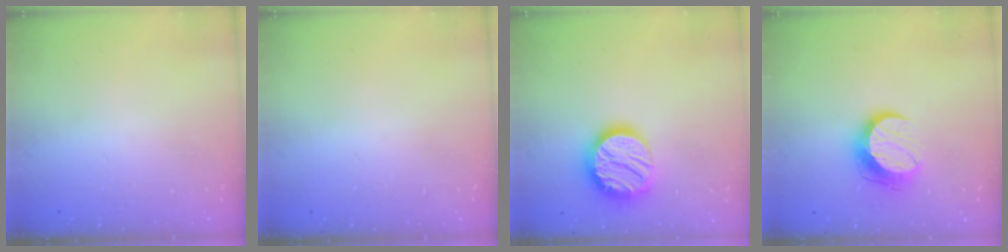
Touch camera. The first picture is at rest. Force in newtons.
{"total": 0.0}
{"total": 19.2, "press": 19.1, "slide": 1.3}
{"total": 11.5, "press": 11.5, "slide": 0.8}